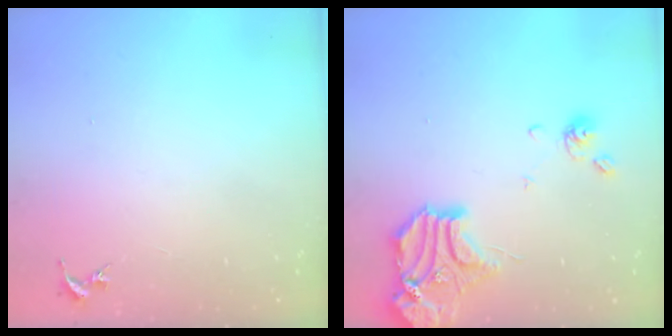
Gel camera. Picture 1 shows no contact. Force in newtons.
{"total": 16.0, "press": 15.8, "slide": 2.5}